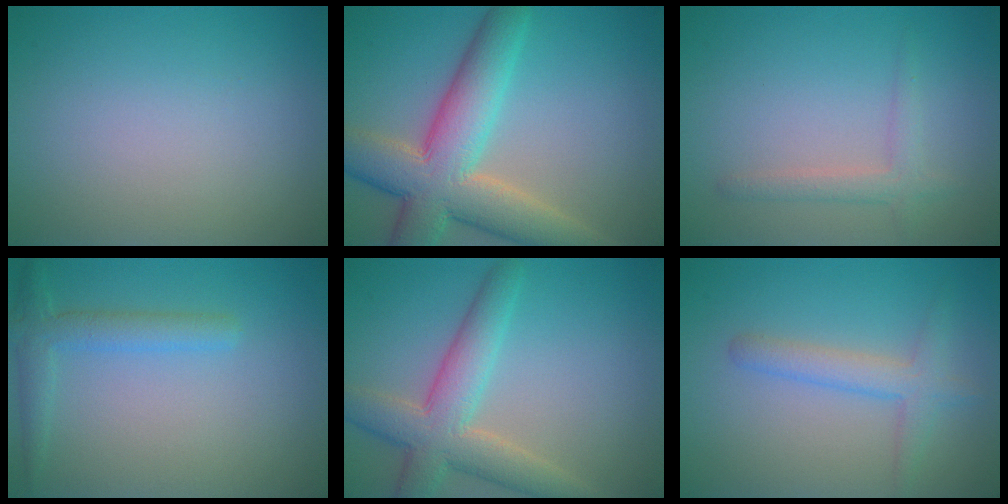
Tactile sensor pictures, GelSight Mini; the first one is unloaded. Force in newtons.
{"total": 9.6, "press": 9.6, "slide": 0.7}
{"total": 2.0, "press": 1.9, "slide": 0.1}
{"total": 2.6, "press": 2.6, "slide": 0.2}
{"total": 6.0, "press": 6.0, "slide": 0.4}
{"total": 2.8, "press": 2.8, "slide": 0.2}